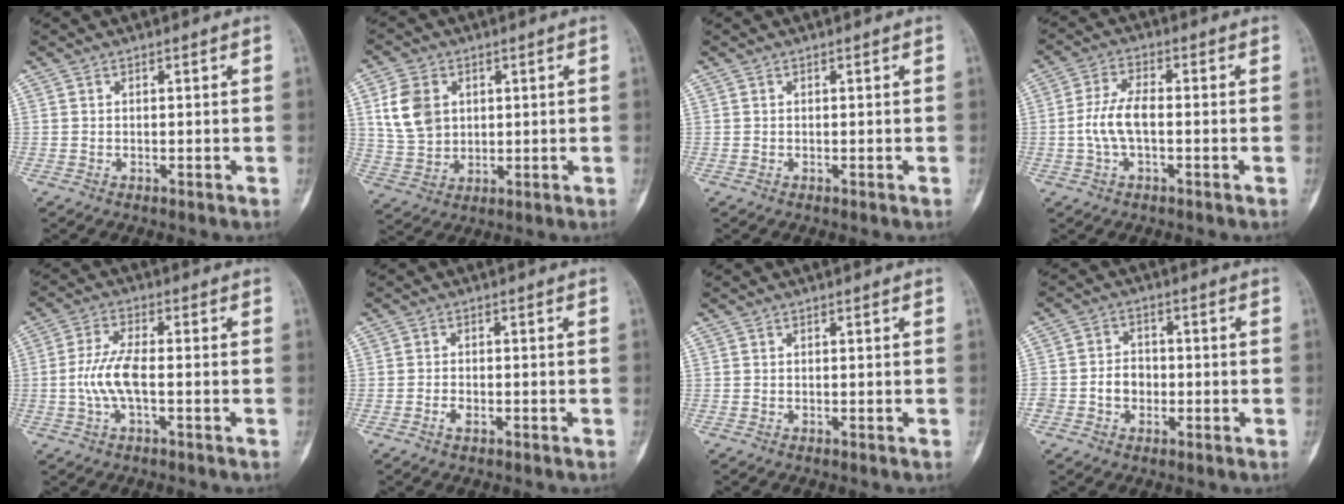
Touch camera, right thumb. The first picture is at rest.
{"total": 9.5, "force": [2.7, 7.3, 5.5], "torque": [-0.091, -0.008, 0.061]}
{"total": 0.0}
{"total": 6.5, "force": [-0.9, 2.8, 5.8], "torque": [-0.127, 0.020, -0.022]}
{"total": 6.8, "force": [-1.1, 2.3, 6.3], "torque": [-0.149, 0.015, -0.025]}
{"total": 1.7, "force": [-0.9, 0.9, 1.1], "torque": [-0.024, 0.006, -0.019]}
{"total": 0.0}
{"total": 5.0, "force": [-1.2, 4.1, 2.5], "torque": [-0.023, 0.018, -0.023]}